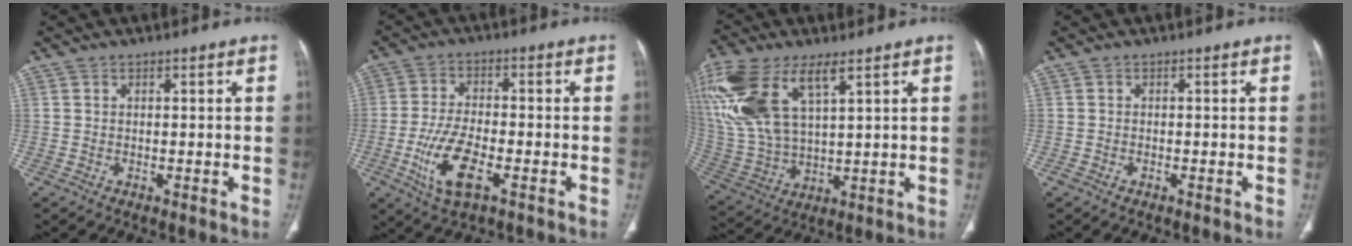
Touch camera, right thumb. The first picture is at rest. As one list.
[{"total": 10.1, "force": [-3.9, 4.0, 8.4], "torque": [-0.178, 0.005, -0.072]}, {"total": 19.5, "force": [9.1, 8.6, 15.0], "torque": [-0.346, -0.016, 0.188]}, {"total": 0.8, "force": [-0.6, 0.4, 0.3], "torque": [-0.013, 0.005, -0.011]}]